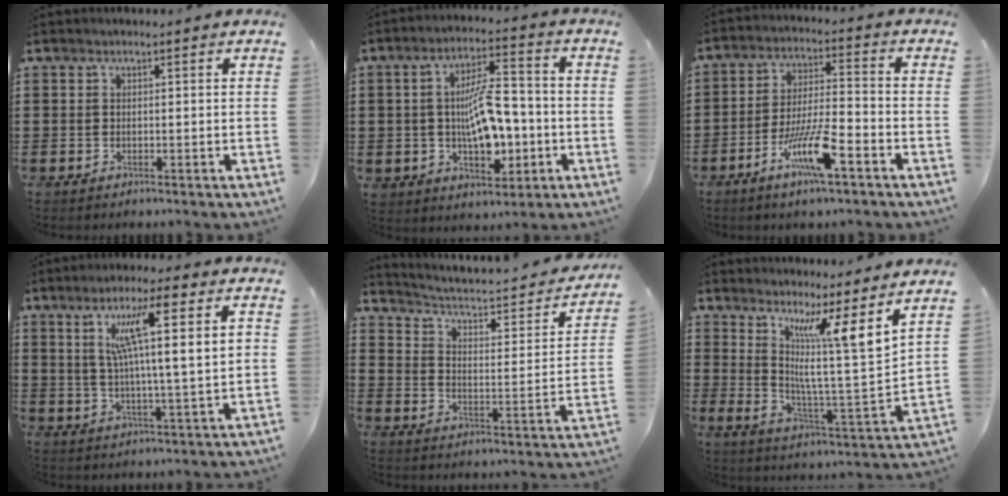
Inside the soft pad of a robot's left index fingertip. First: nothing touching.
{"total": 9.6, "force": [-1.2, 4.9, 8.1], "torque": [-0.146, 0.008, -0.026]}
{"total": 9.8, "force": [-5.3, 2.0, 8.0], "torque": [-0.165, 0.003, -0.102]}
{"total": 11.1, "force": [4.1, 1.2, 10.3], "torque": [-0.189, 0.006, 0.061]}
{"total": 3.0, "force": [2.2, 0.9, 1.8], "torque": [-0.051, -0.025, 0.025]}
{"total": 11.2, "force": [7.7, -0.3, 8.2], "torque": [-0.156, -0.055, 0.118]}